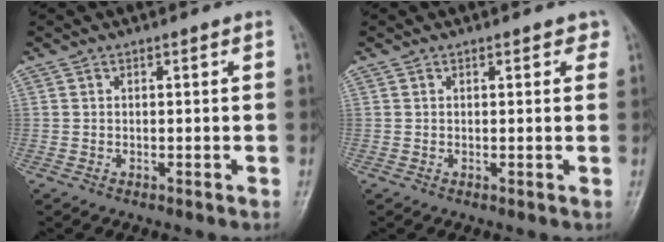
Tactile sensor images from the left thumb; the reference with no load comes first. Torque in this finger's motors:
{"motor_torque": [-0.14, -0.06, -0.05, 0.05, 0.03]}